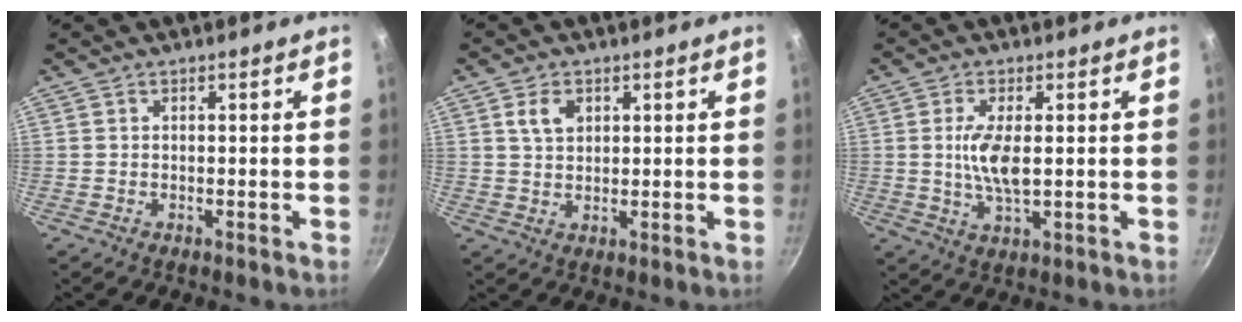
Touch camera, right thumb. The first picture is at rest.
{"total": 4.4, "force": [1.6, 3.0, 2.7], "torque": [-0.037, -0.003, 0.031]}
{"total": 6.9, "force": [0.5, 2.5, 6.4], "torque": [-0.132, -0.005, 0.011]}